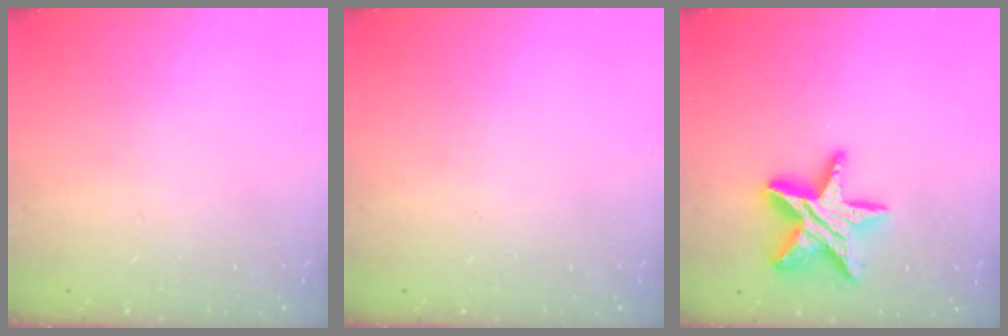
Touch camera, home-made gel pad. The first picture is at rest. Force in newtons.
{"total": 0.0}
{"total": 17.1, "press": 17.1, "slide": 1.7}